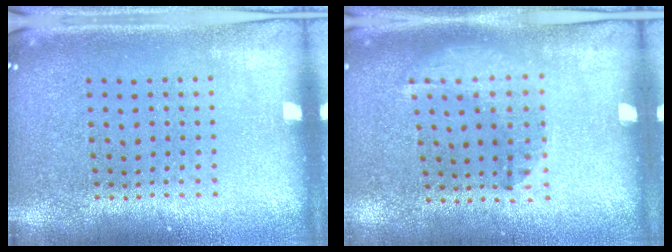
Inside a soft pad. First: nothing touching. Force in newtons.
{"total": 1.4, "press": 0.9, "slide": 1.1}